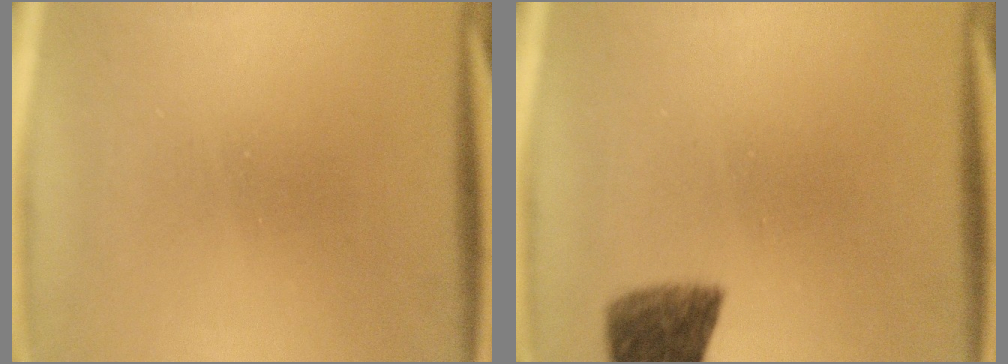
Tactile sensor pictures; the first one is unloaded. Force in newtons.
{"total": 7.0}